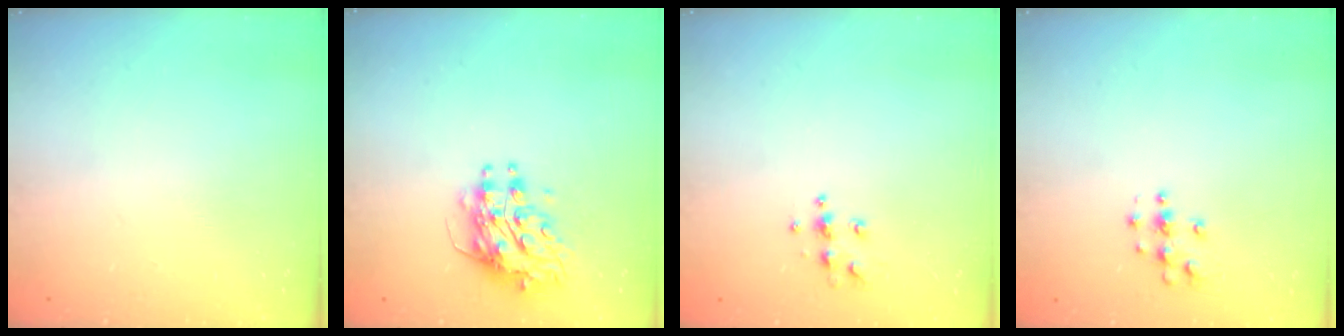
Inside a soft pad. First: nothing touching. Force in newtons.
{"total": 8.9, "press": 8.9, "slide": 0.5}
{"total": 6.9, "press": 6.9, "slide": 0.4}
{"total": 3.7, "press": 3.7, "slide": 0.2}